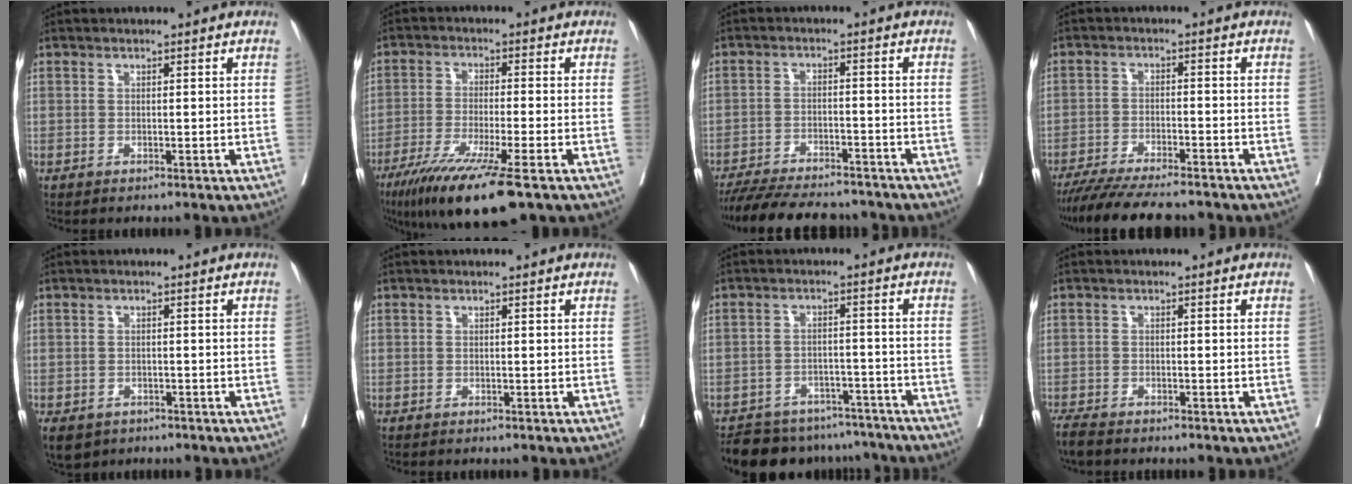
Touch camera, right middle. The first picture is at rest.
{"total": 12.7, "force": [-8.0, 0.2, 9.8], "torque": [-0.170, -0.038, -0.132]}
{"total": 15.9, "force": [-14.3, 3.4, 6.1], "torque": [-0.122, -0.011, -0.207]}
{"total": 12.9, "force": [-11.4, 1.5, 5.8], "torque": [-0.088, -0.019, -0.173]}
{"total": 9.2, "force": [-5.1, 6.9, 3.3], "torque": [-0.092, -0.014, -0.067]}
{"total": 0.0}
{"total": 14.4, "force": [-12.7, 5.9, 3.5], "torque": [-0.061, 0.014, -0.165]}
{"total": 3.6, "force": [-3.2, 0.6, 1.6], "torque": [-0.029, -0.011, -0.057]}